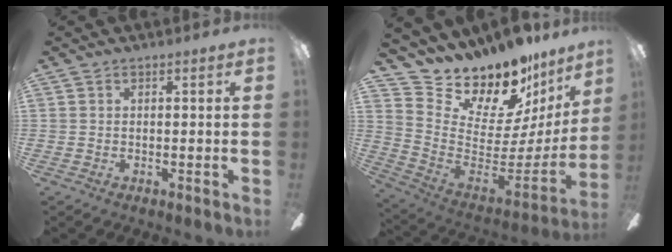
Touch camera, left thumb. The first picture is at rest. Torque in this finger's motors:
{"motor_torque": [0.51, 0.41, 1.02, -1.76, 0.08]}